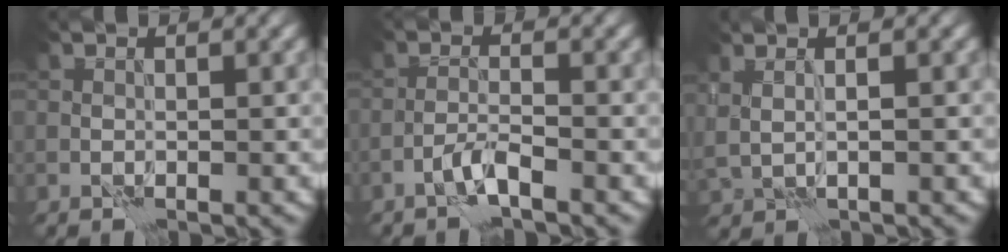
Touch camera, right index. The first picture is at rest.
{"total": 1.6, "force": [-1.1, 0.0, 1.2], "torque": [-0.026, 0.005, -0.026]}
{"total": 2.7, "force": [1.7, 0.9, 1.9], "torque": [-0.033, 0.002, 0.021]}